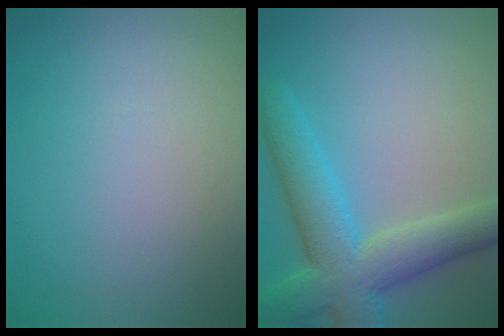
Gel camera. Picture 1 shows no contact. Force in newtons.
{"total": 7.7, "press": 7.7, "slide": 0.3}